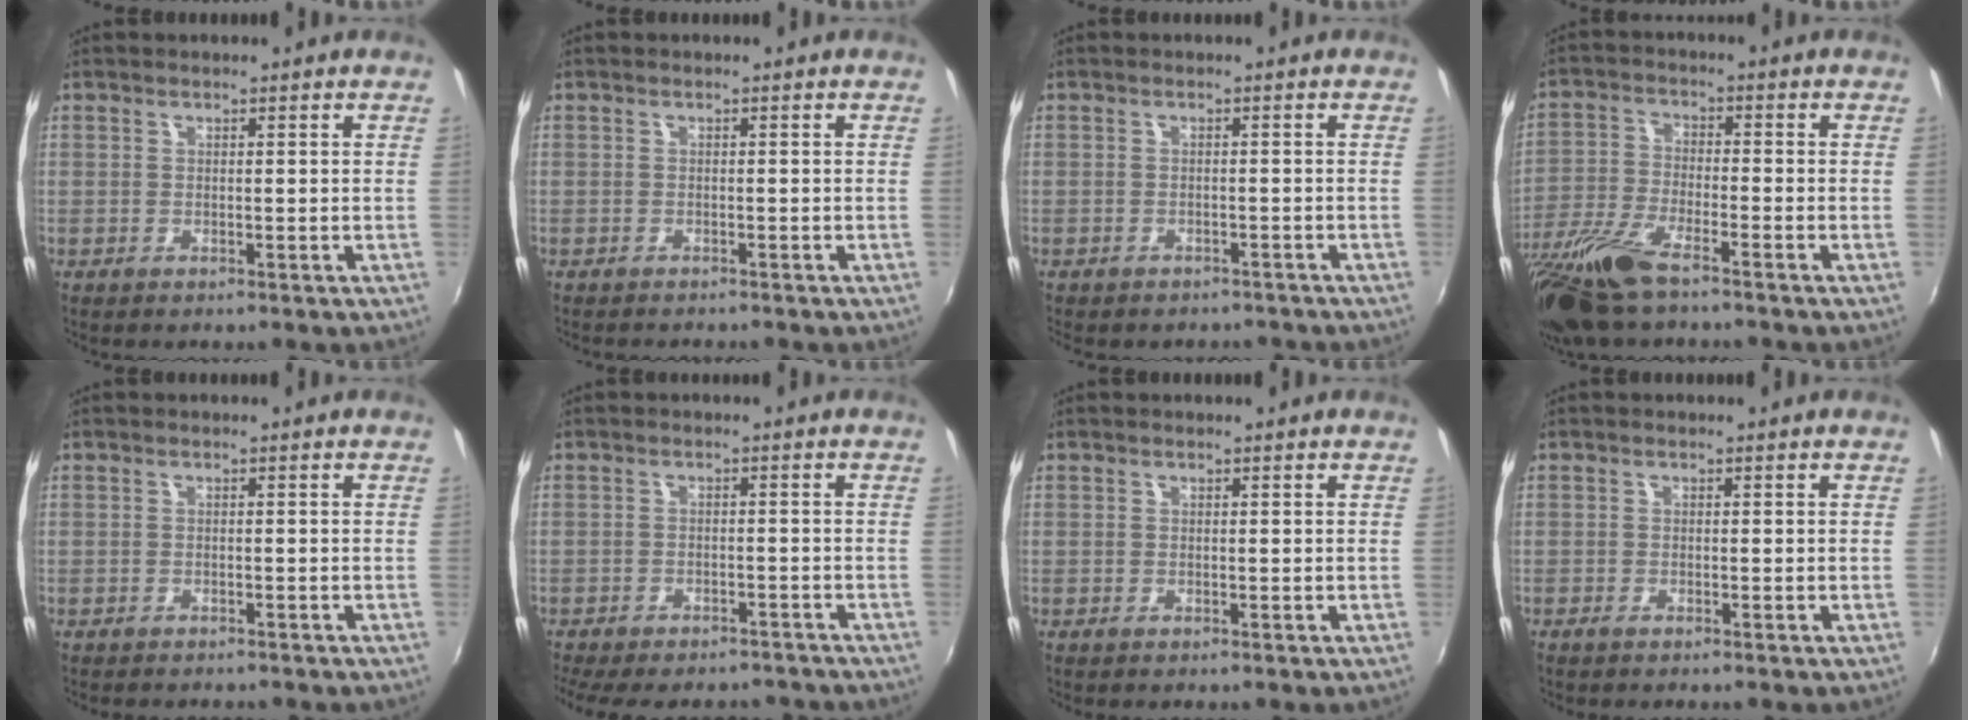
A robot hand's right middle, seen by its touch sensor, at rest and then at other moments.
{"total": 1.5, "force": [-1.4, 0.4, 0.3], "torque": [-0.010, -0.008, -0.022]}
{"total": 4.6, "force": [-3.9, 2.0, 1.4], "torque": [-0.031, -0.014, -0.049]}
{"total": 13.8, "force": [-10.3, 3.1, 8.7], "torque": [-0.197, -0.038, -0.205]}
{"total": 2.2, "force": [-2.0, 0.7, 0.6], "torque": [-0.018, -0.011, -0.030]}
{"total": 14.0, "force": [-11.9, 4.8, 5.6], "torque": [-0.126, -0.017, -0.158]}
{"total": 0.0}
{"total": 1.0, "force": [-0.9, 0.2, 0.5], "torque": [-0.011, -0.004, -0.020]}